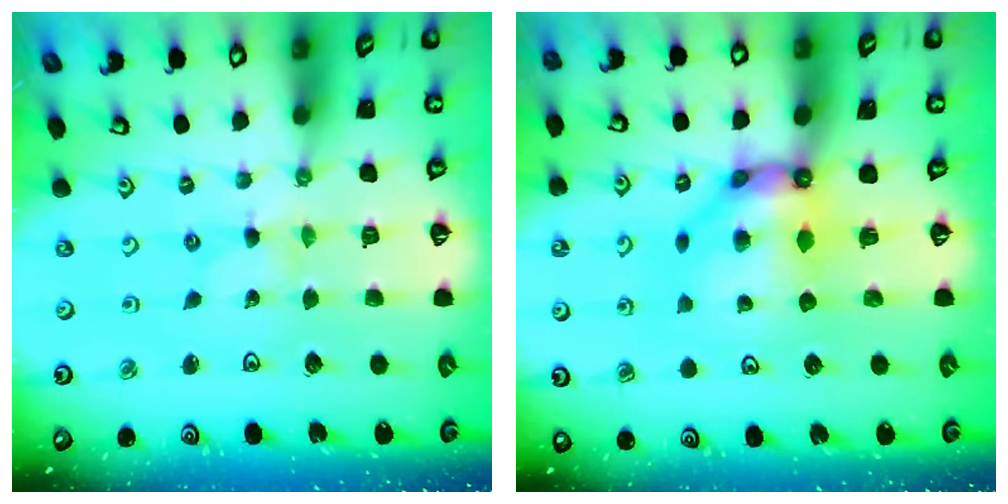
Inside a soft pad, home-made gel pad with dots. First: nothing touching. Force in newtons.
{"total": 8.8, "press": 8.8, "slide": 0.9}